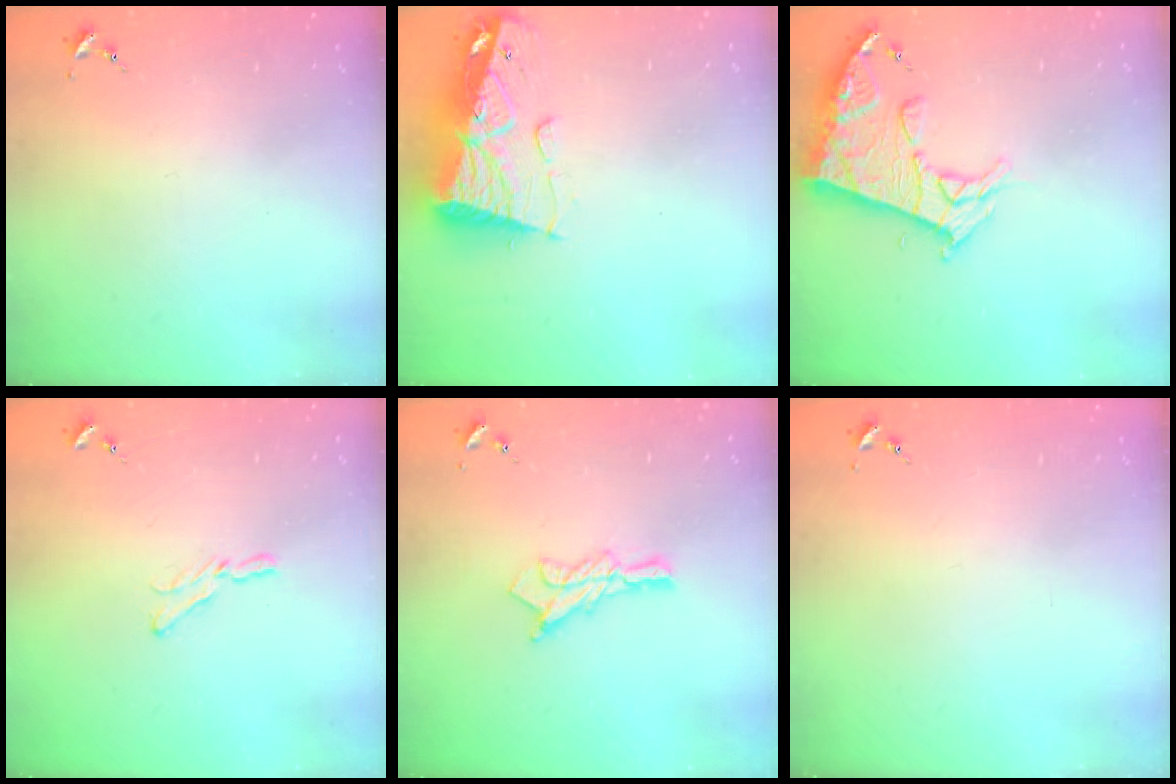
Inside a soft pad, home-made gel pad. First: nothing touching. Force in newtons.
{"total": 14.6, "press": 14.6, "slide": 1.6}
{"total": 14.1, "press": 14.0, "slide": 1.5}
{"total": 5.6, "press": 5.6, "slide": 0.5}
{"total": 10.6, "press": 10.6, "slide": 0.8}
{"total": 0.0}